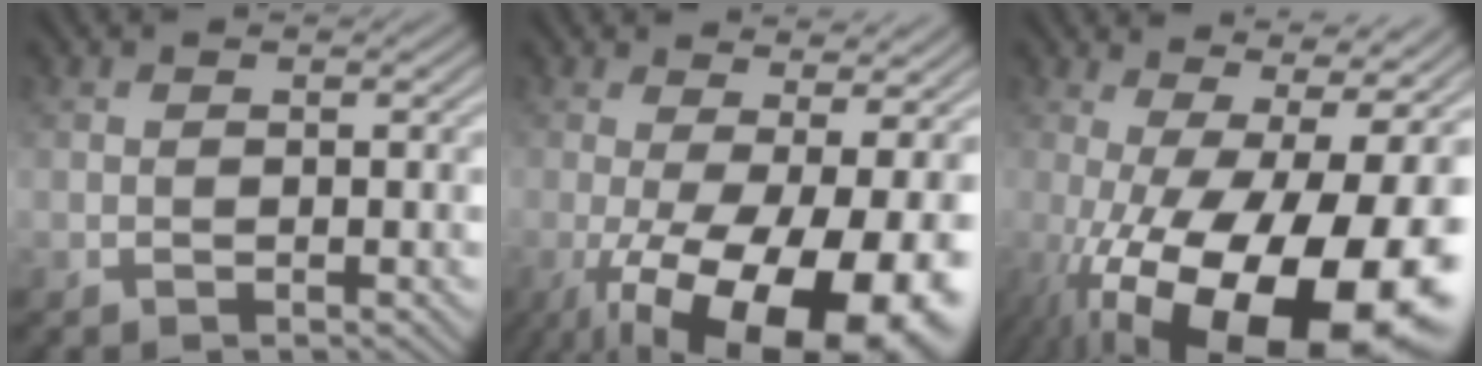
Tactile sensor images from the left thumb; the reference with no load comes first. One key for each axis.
{"total": 15.9, "fx": -4.9, "fy": 5.7, "fz": 14.0, "tx": -0.218, "ty": -0.016, "tz": -0.061}
{"total": 19.8, "fx": -6.2, "fy": 7.2, "fz": 17.3, "tx": -0.235, "ty": -0.013, "tz": -0.090}